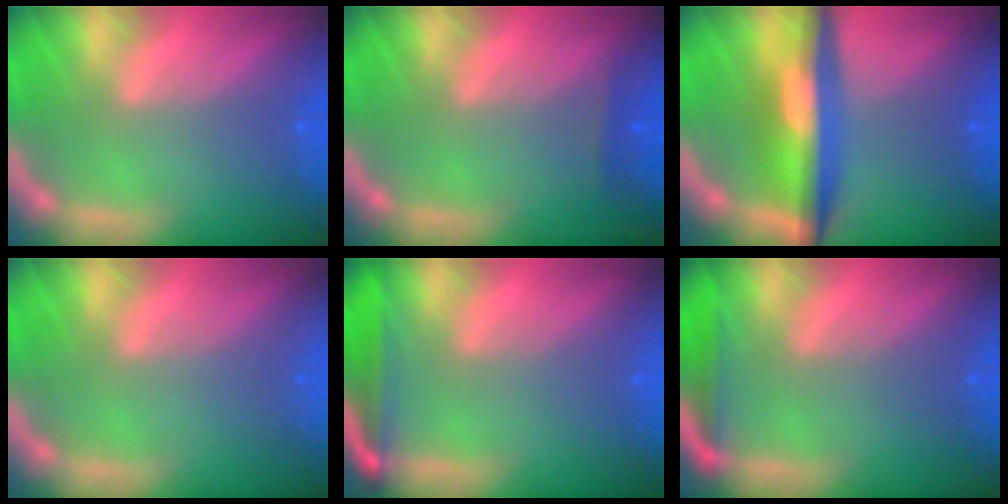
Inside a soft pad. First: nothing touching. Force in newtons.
{"total": 0.9}
{"total": 8.0}
{"total": 0.0}
{"total": 5.0}
{"total": 3.0}